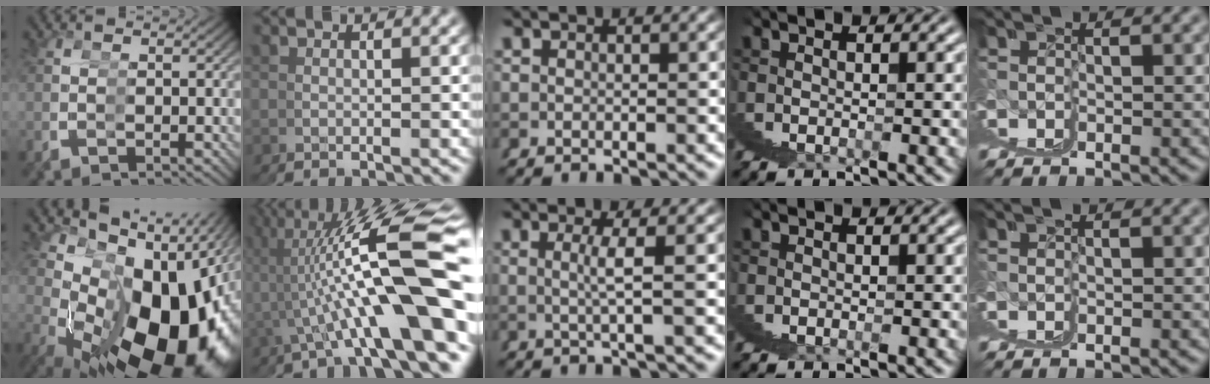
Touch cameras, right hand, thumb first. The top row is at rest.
{"thumb": {"total": 20.7, "force": [-0.3, 13.5, 15.8], "torque": [-0.237, -0.031, 0.008]}, "index": {"total": 10.7, "force": [1.5, 3.7, 9.9], "torque": [-0.155, 0.013, 0.017]}, "middle": {"total": 2.1, "force": [0.1, -0.7, 2.0], "torque": [-0.038, -0.006, 0.007]}}